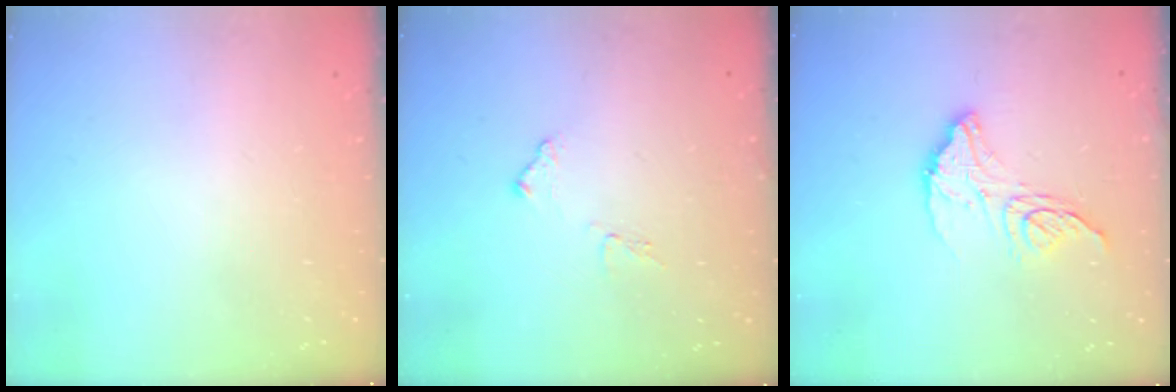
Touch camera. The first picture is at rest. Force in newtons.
{"total": 8.0, "press": 8.0, "slide": 0.4}
{"total": 12.3, "press": 12.2, "slide": 1.2}